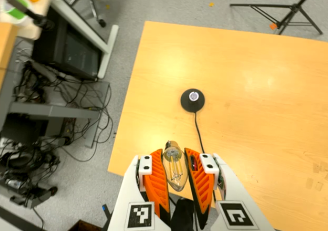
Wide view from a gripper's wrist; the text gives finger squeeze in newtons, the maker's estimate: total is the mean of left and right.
{"total": 22.4, "left": 24.9, "right": 19.8}